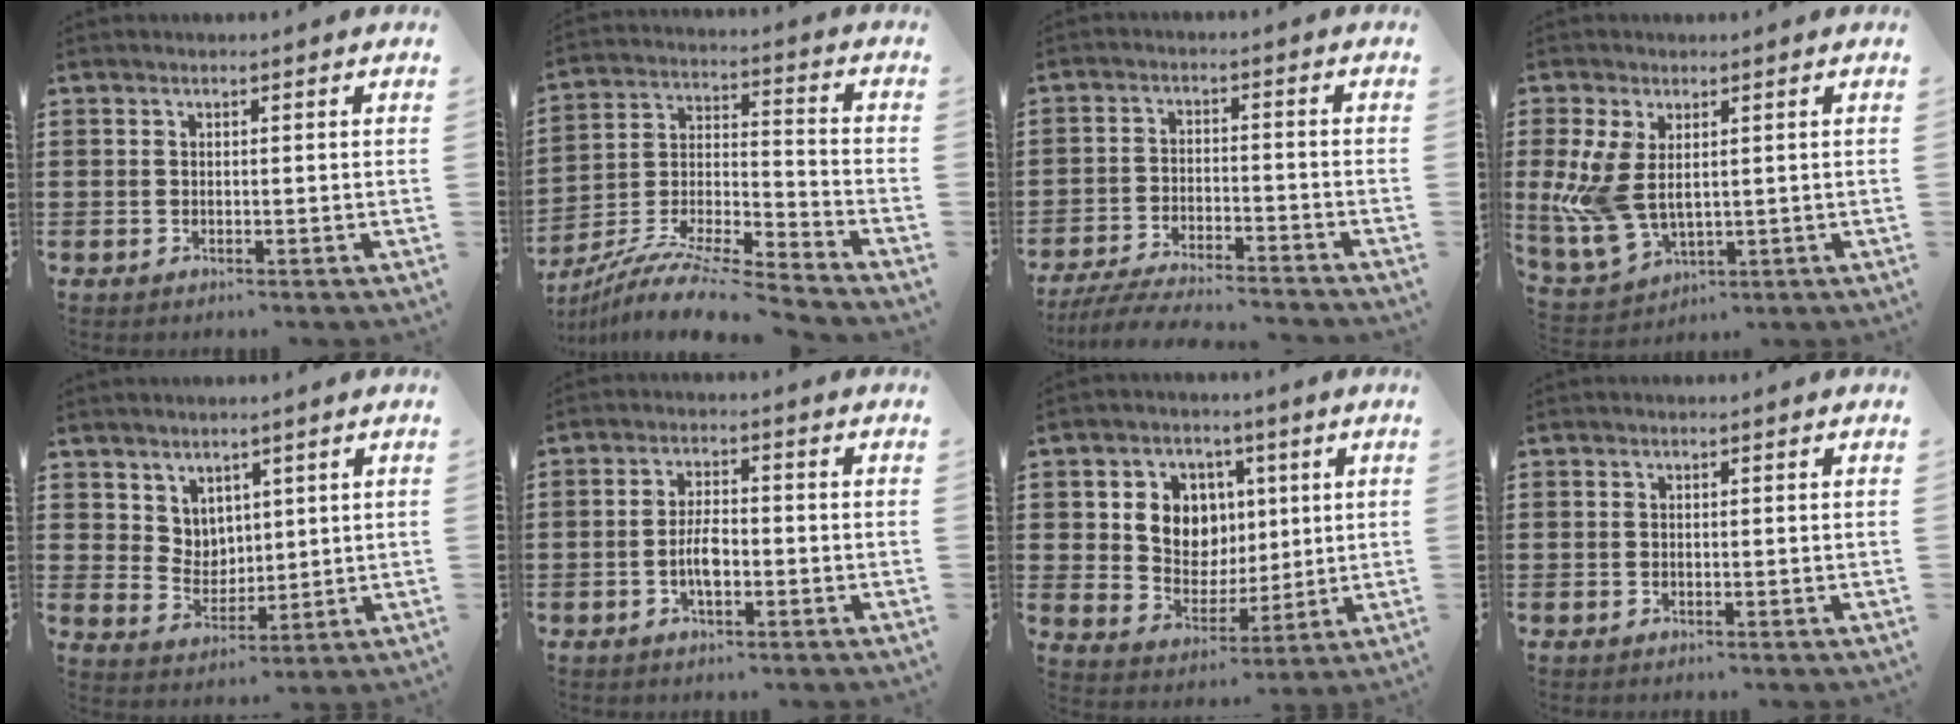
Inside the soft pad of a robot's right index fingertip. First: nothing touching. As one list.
[{"total": 9.7, "force": [-9.0, 0.2, 3.5], "torque": [-0.063, 0.005, -0.181]}, {"total": 5.4, "force": [-5.2, 0.1, 1.4], "torque": [-0.035, -0.006, -0.104]}, {"total": 6.7, "force": [1.0, 4.0, 5.4], "torque": [-0.143, -0.010, 0.016]}, {"total": 4.8, "force": [3.6, 3.2, 0.4], "torque": [-0.028, -0.003, 0.069]}, {"total": 4.4, "force": [-1.1, 1.7, 3.9], "torque": [-0.082, 0.004, -0.024]}, {"total": 7.9, "force": [2.1, 7.1, 2.8], "torque": [-0.076, 0.007, 0.039]}, {"total": 0.0}]